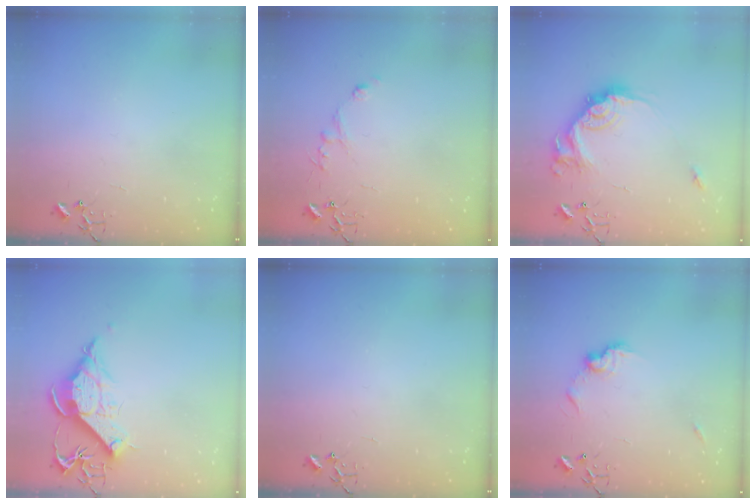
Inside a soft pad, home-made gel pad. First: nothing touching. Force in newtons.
{"total": 5.5, "press": 5.5, "slide": 0.6}
{"total": 16.6, "press": 16.6, "slide": 0.9}
{"total": 12.9, "press": 12.8, "slide": 1.5}
{"total": 0.0}
{"total": 8.8, "press": 8.8, "slide": 0.4}